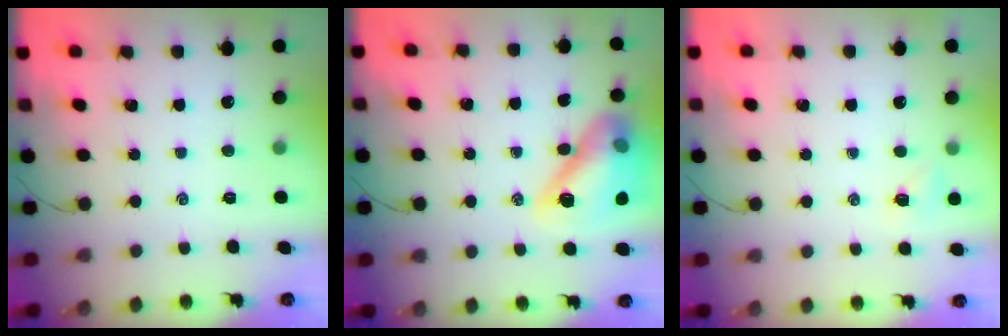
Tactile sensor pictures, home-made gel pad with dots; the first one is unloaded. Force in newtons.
{"total": 17.0, "press": 16.9, "slide": 2.5}
{"total": 4.0, "press": 3.8, "slide": 1.1}